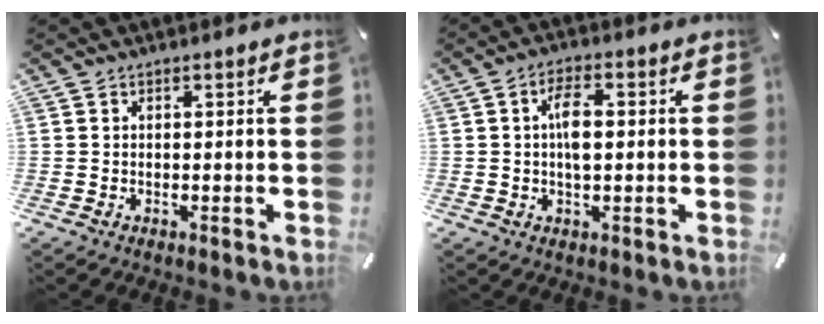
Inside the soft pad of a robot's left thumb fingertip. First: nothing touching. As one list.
[{"total": 5.8, "force": [0.3, 2.7, 5.2], "torque": [-0.105, 0.000, -0.001]}]